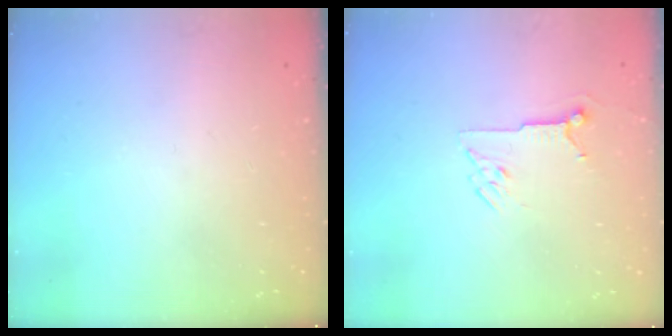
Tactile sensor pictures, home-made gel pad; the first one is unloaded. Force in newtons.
{"total": 6.0, "press": 6.0, "slide": 0.4}